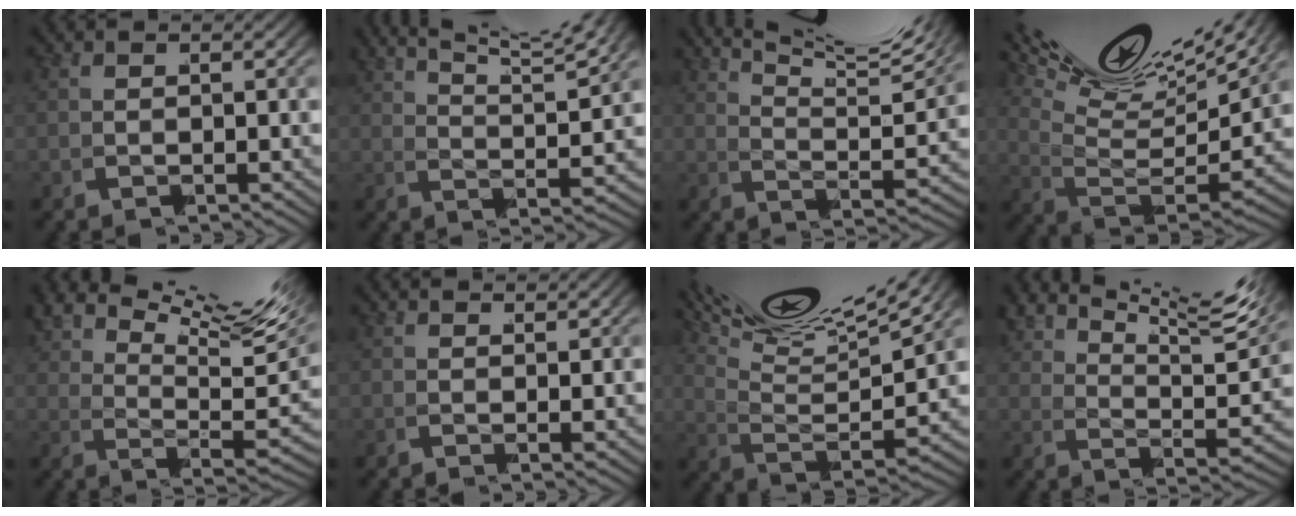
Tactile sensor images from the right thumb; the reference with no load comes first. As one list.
[{"total": 7.3, "force": [6.3, 1.2, 3.5], "torque": [-0.039, 0.022, 0.093]}, {"total": 10.4, "force": [7.8, 2.9, 6.3], "torque": [-0.075, 0.031, 0.107]}, {"total": 9.0, "force": [4.5, 4.0, 6.6], "torque": [-0.124, 0.002, 0.070]}, {"total": 9.3, "force": [6.3, 2.8, 6.2], "torque": [-0.079, 0.016, 0.092]}, {"total": 1.3, "force": [1.3, -0.2, 0.0], "torque": [0.004, 0.000, 0.021]}, {"total": 8.6, "force": [4.8, 3.5, 6.2], "torque": [-0.109, 0.003, 0.073]}, {"total": 8.9, "force": [6.8, 2.1, 5.4], "torque": [-0.070, 0.022, 0.097]}]